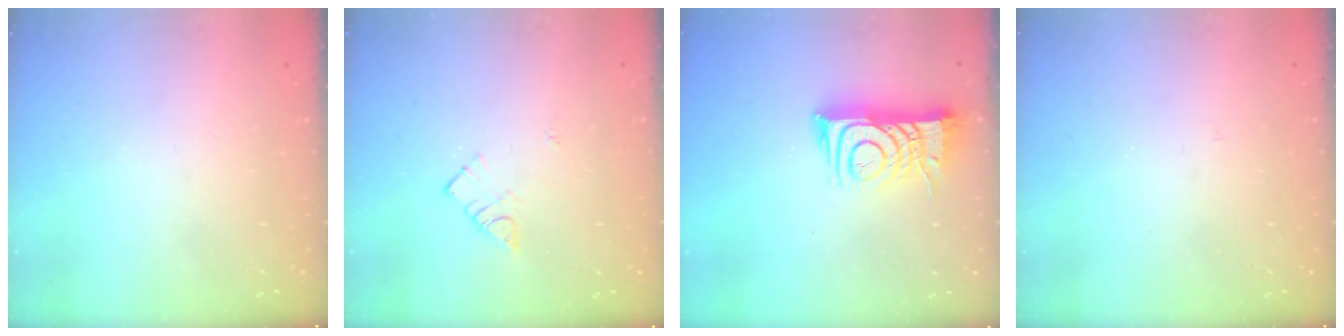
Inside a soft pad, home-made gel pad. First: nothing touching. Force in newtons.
{"total": 5.2, "press": 5.2, "slide": 0.2}
{"total": 10.6, "press": 10.5, "slide": 1.1}
{"total": 2.7, "press": 2.7, "slide": 0.3}